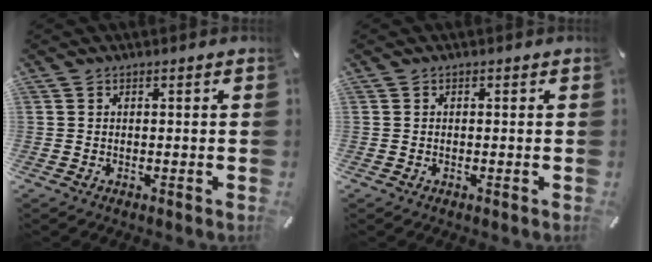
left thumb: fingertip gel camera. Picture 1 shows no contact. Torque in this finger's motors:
{"motor_torque": [-0.21, -0.11, -0.10, 0.02, -0.01]}